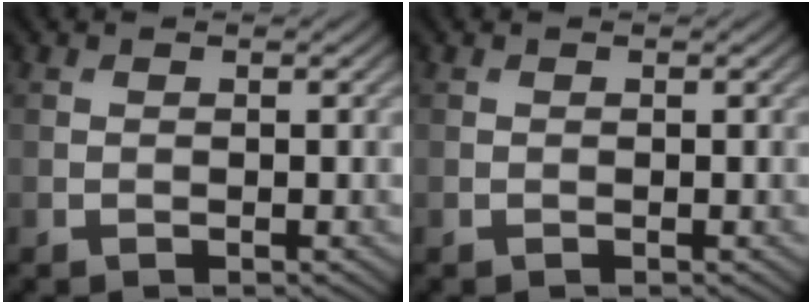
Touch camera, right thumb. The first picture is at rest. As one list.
[{"total": 0.0}]